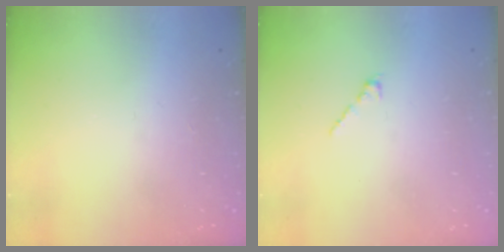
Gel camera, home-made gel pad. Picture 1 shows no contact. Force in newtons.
{"total": 2.1, "press": 2.0, "slide": 0.7}